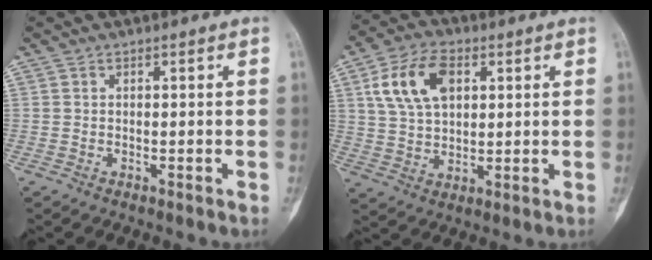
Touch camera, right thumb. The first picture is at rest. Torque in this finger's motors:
{"motor_torque": [1.19, 2.15, 0.57, -0.32, 0.11]}